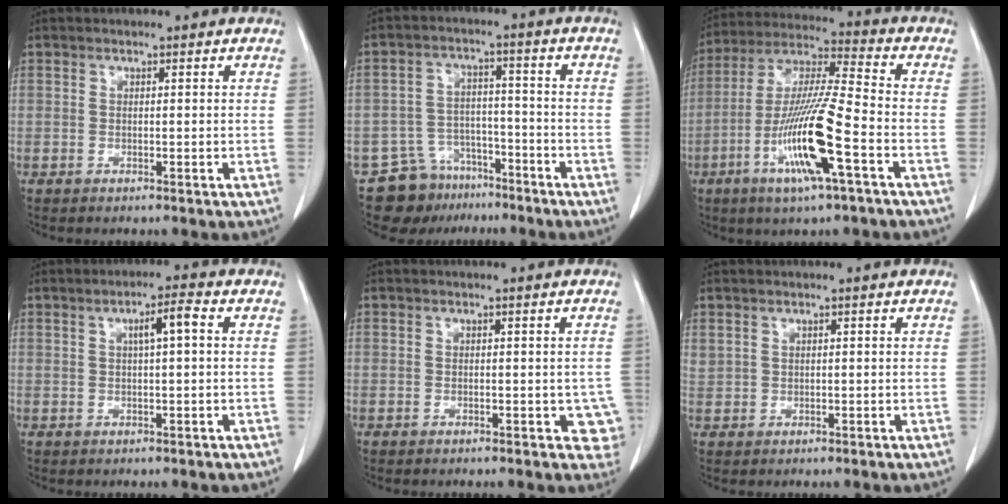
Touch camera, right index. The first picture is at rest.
{"total": 8.7, "force": [-6.5, 5.7, 0.8], "torque": [-0.013, 0.027, -0.103]}
{"total": 15.4, "force": [-5.7, 0.5, 14.3], "torque": [-0.286, -0.013, -0.111]}
{"total": 3.7, "force": [0.9, 0.2, 3.6], "torque": [-0.061, 0.007, 0.014]}
{"total": 3.2, "force": [-1.0, 1.8, 2.4], "torque": [-0.002, 0.005, -0.013]}
{"total": 1.2, "force": [0.8, 0.8, 0.3], "torque": [-0.008, 0.014, 0.023]}